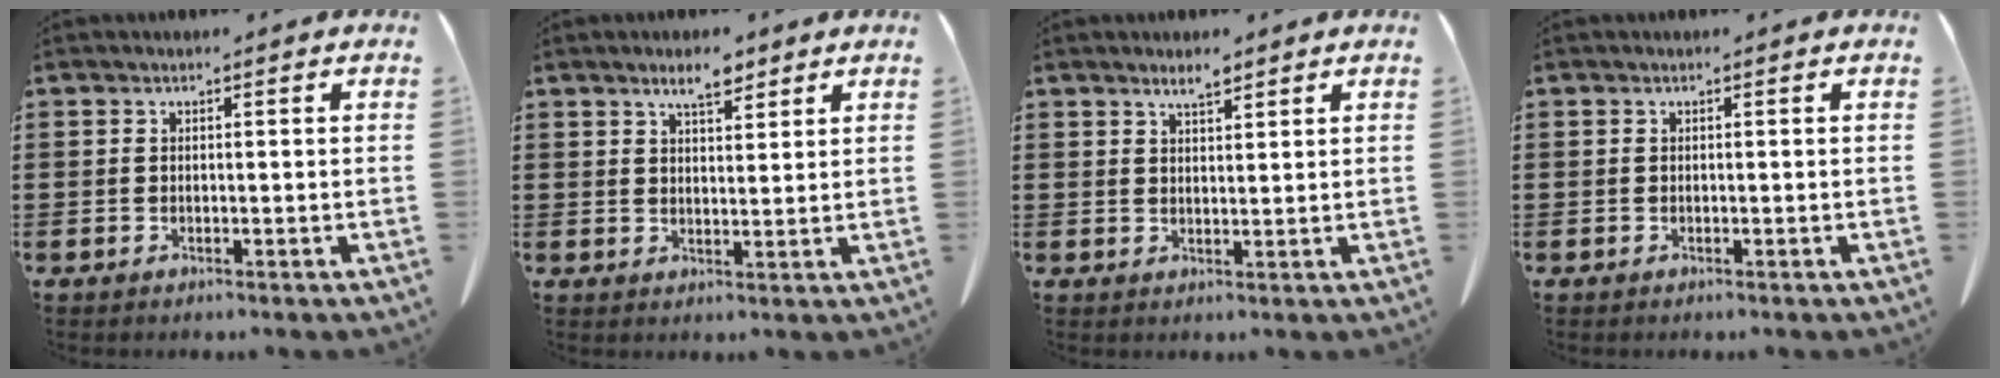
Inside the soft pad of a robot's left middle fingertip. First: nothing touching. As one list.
[{"total": 4.3, "force": [3.4, 1.2, 2.3], "torque": [-0.044, -0.006, 0.060]}, {"total": 2.6, "force": [2.1, 0.4, 1.4], "torque": [-0.030, 0.000, 0.039]}, {"total": 0.0}]